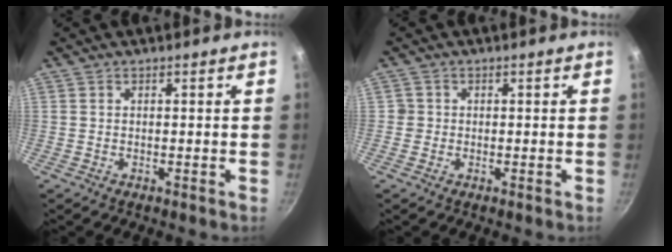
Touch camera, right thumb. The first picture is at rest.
{"total": 1.4, "force": [-0.3, 1.4, 0.3], "torque": [0.002, 0.005, -0.006]}